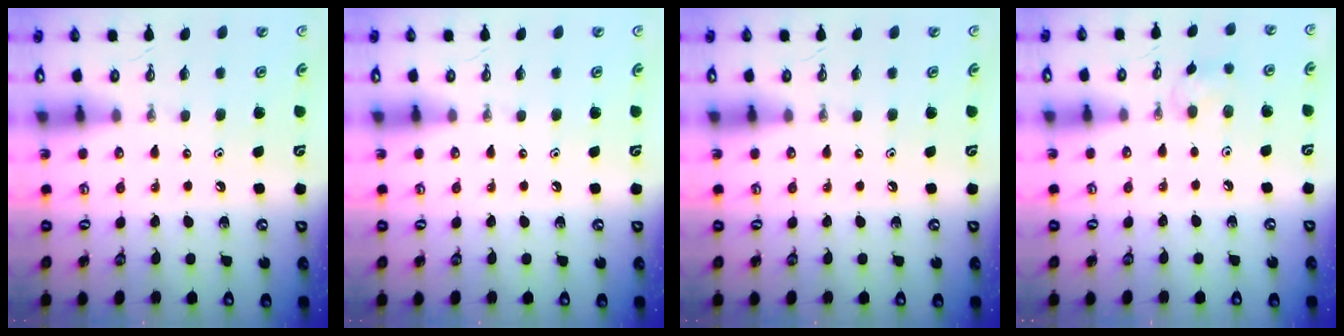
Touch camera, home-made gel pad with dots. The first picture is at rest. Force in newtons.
{"total": 0.0}
{"total": 0.0}
{"total": 6.0, "press": 5.1, "slide": 3.1}